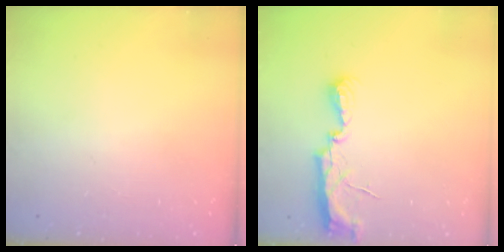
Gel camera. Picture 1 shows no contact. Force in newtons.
{"total": 7.3, "press": 7.3, "slide": 0.5}